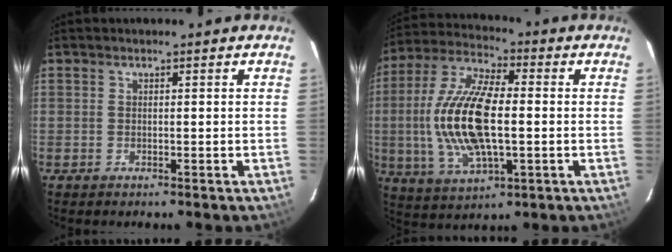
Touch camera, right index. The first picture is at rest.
{"total": 17.6, "force": [-1.0, 7.2, 16.0], "torque": [-0.331, 0.003, -0.016]}